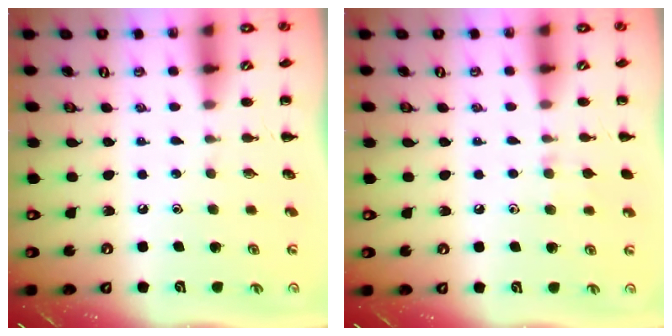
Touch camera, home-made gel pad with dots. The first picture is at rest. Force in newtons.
{"total": 4.9, "press": 4.4, "slide": 2.0}